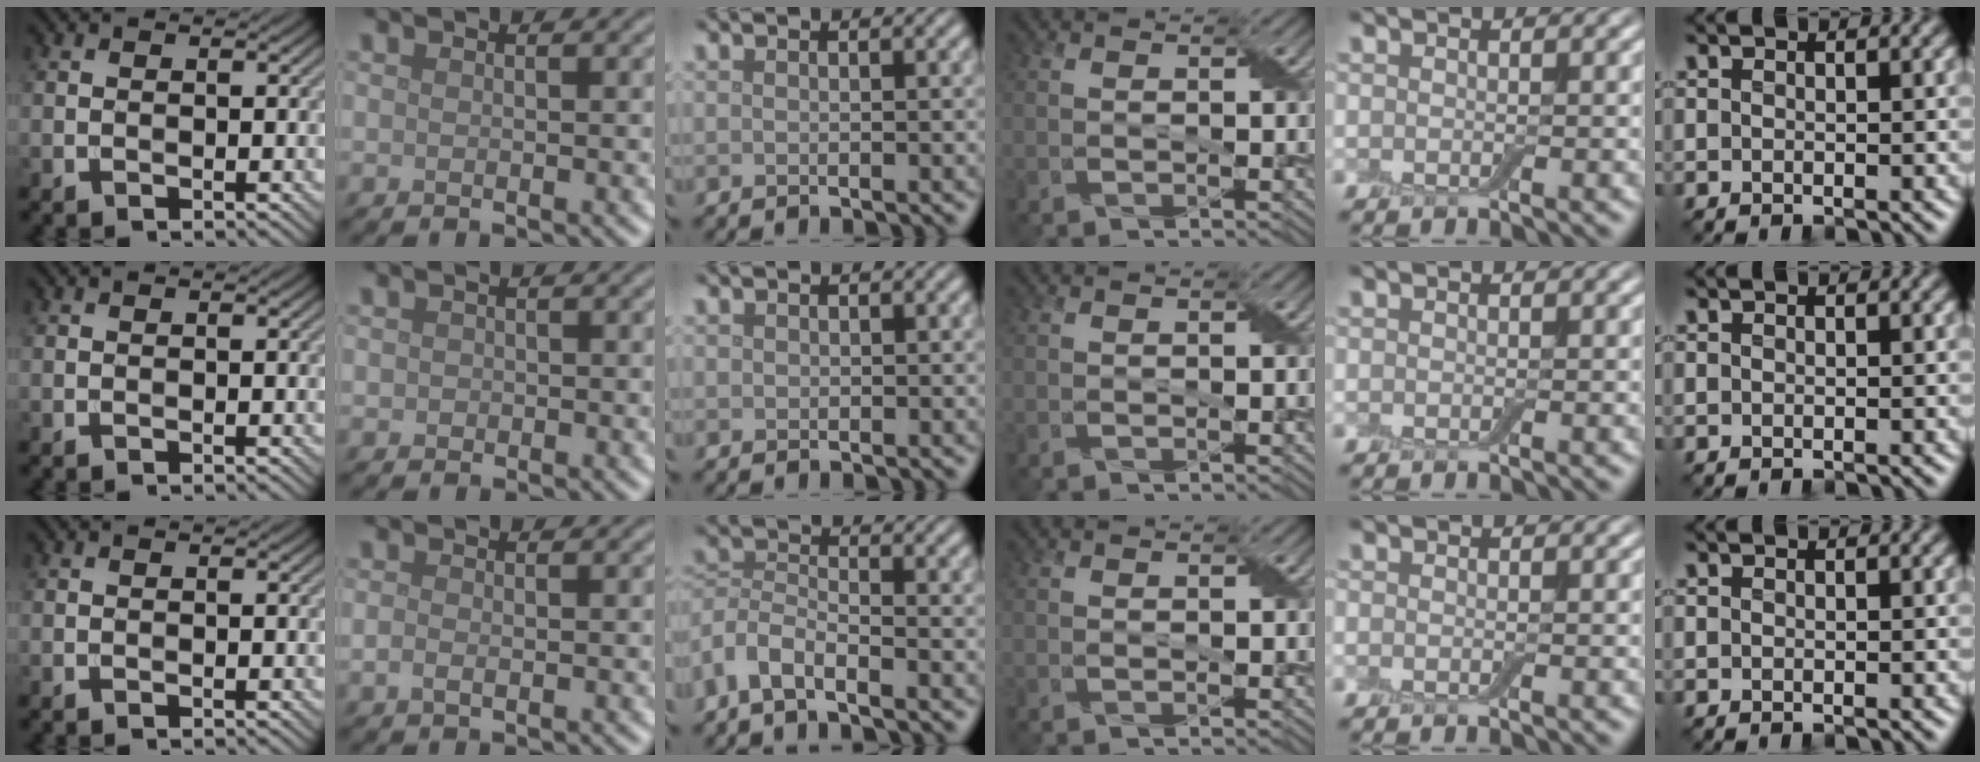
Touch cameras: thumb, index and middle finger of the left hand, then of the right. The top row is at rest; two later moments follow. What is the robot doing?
{"motion": "fold", "object": "cloth"}